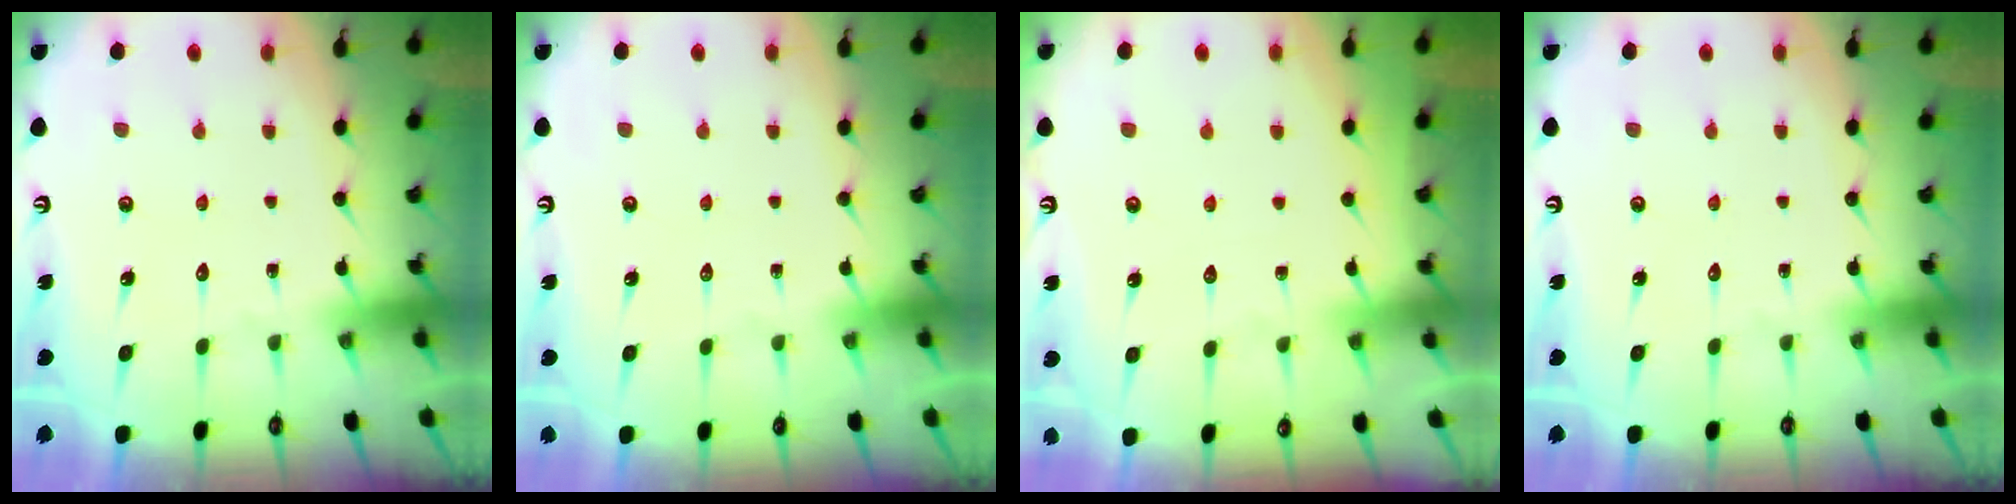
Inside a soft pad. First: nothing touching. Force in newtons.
{"total": 0.0}
{"total": 1.0, "press": 1.0, "slide": 0.2}
{"total": 0.0}